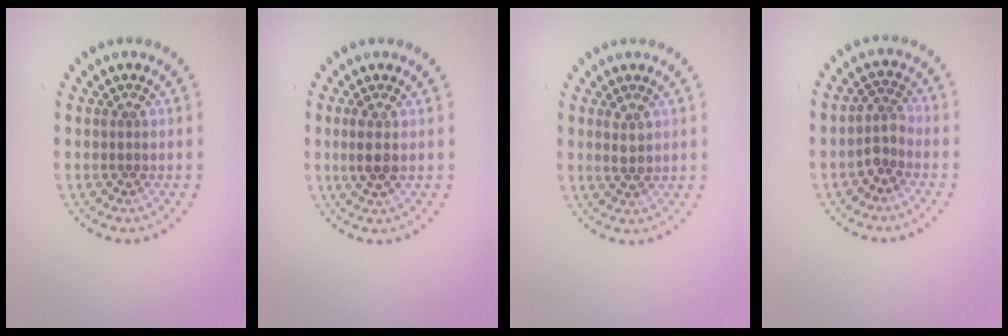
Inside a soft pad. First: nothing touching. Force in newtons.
{"total": 1.9, "press": 1.7, "slide": 0.8}
{"total": 1.5, "press": 1.5, "slide": 0.3}
{"total": 2.0, "press": 1.5, "slide": 1.3}